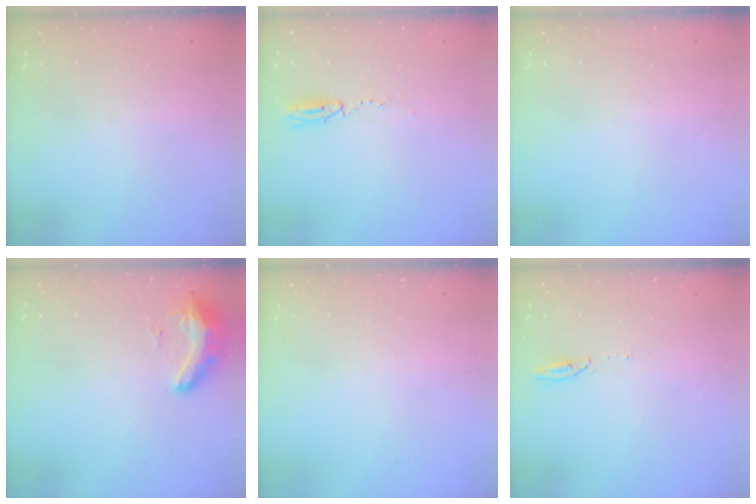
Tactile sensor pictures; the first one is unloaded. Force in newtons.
{"total": 3.1, "press": 2.5, "slide": 1.9}
{"total": 0.0}
{"total": 10.2, "press": 9.3, "slide": 4.2}
{"total": 0.0}
{"total": 3.3, "press": 3.3, "slide": 0.3}